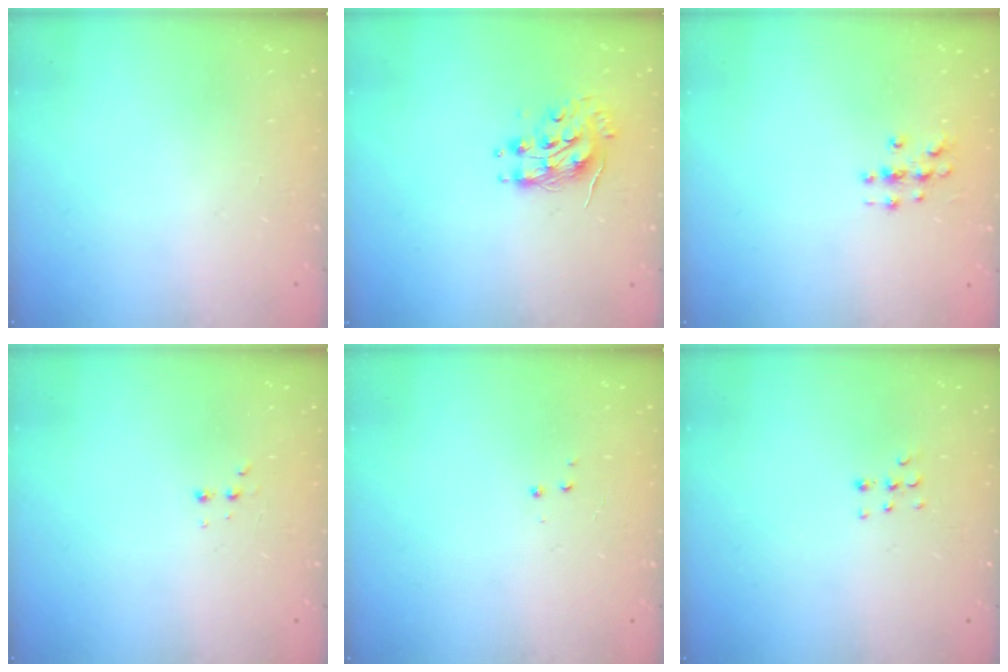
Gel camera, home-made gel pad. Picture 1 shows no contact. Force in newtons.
{"total": 8.5, "press": 8.4, "slide": 0.5}
{"total": 3.0, "press": 3.0, "slide": 0.3}
{"total": 2.9, "press": 2.7, "slide": 1.0}
{"total": 2.9, "press": 2.8, "slide": 0.4}
{"total": 4.3, "press": 4.2, "slide": 1.1}